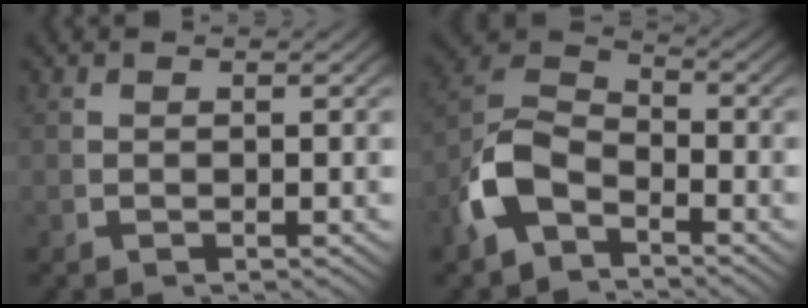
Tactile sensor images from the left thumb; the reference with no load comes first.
{"total": 7.8, "force": [-2.1, 5.8, 4.7], "torque": [-0.110, -0.013, -0.039]}